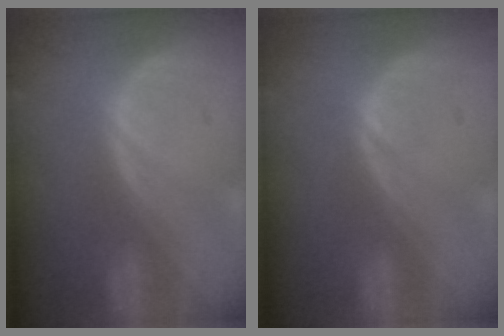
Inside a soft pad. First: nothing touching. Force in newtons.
{"total": 0.5, "press": 0.5, "slide": 0.1}